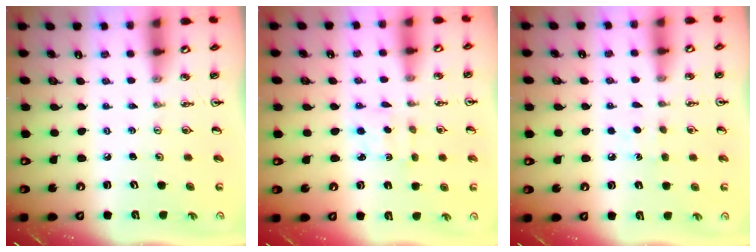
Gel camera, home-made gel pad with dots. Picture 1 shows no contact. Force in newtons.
{"total": 1.8, "press": 1.7, "slide": 0.7}
{"total": 5.6, "press": 5.6, "slide": 0.7}